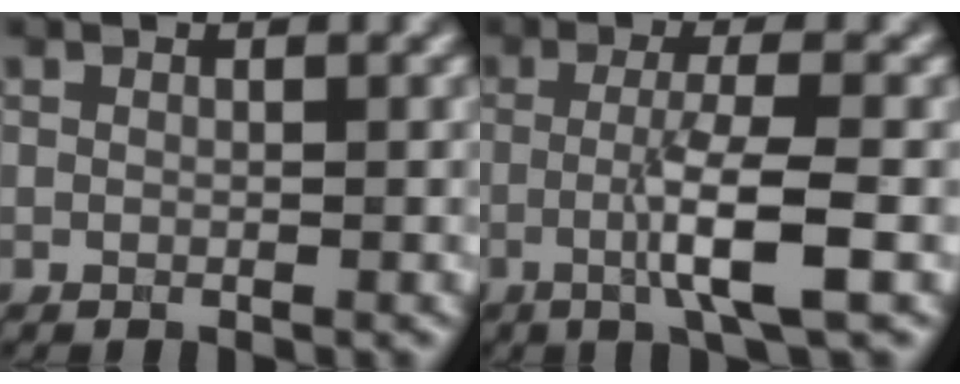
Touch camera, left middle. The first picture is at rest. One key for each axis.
{"total": 5.0, "fx": -1.2, "fy": 0.7, "fz": 4.8, "tx": -0.082, "ty": 0.003, "tz": -0.029}